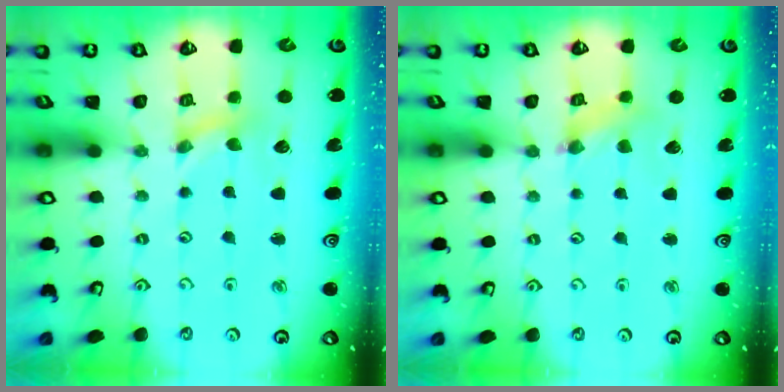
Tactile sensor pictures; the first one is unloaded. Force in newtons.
{"total": 2.0, "press": 2.0, "slide": 0.4}